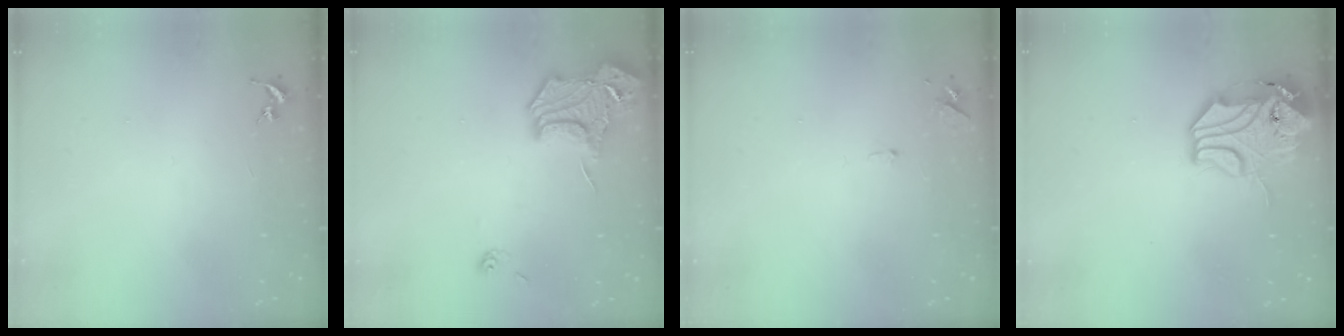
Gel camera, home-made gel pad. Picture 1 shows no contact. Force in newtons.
{"total": 15.5, "press": 15.4, "slide": 1.4}
{"total": 5.6, "press": 5.5, "slide": 0.8}
{"total": 13.7, "press": 13.5, "slide": 1.8}